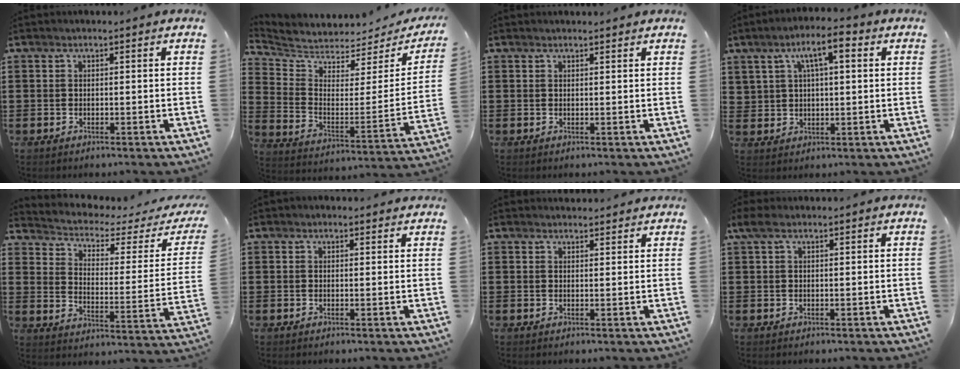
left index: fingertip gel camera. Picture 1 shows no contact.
{"total": 4.0, "force": [3.8, 0.9, 0.4], "torque": [-0.037, -0.045, 0.061]}
{"total": 0.8, "force": [0.8, 0.0, 0.2], "torque": [-0.005, -0.001, 0.016]}
{"total": 6.7, "force": [3.1, 2.7, 5.3], "torque": [-0.095, 0.005, 0.047]}
{"total": 2.5, "force": [1.7, 0.9, 1.6], "torque": [-0.046, -0.022, 0.020]}
{"total": 0.9, "force": [0.7, 0.5, 0.3], "torque": [-0.006, 0.005, 0.014]}
{"total": 1.5, "force": [1.5, 0.3, 0.1], "torque": [-0.004, 0.001, 0.030]}
{"total": 1.9, "force": [0.7, 0.7, 1.7], "torque": [-0.034, 0.005, 0.012]}